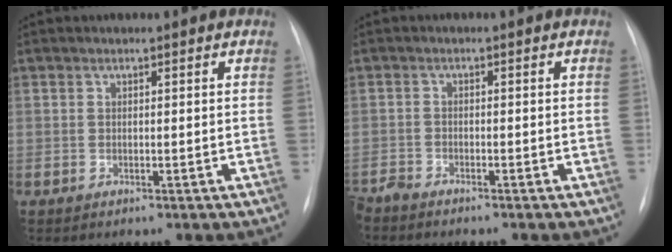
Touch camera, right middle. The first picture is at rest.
{"total": 2.8, "force": [-2.7, 0.1, 0.5], "torque": [-0.006, -0.010, -0.049]}